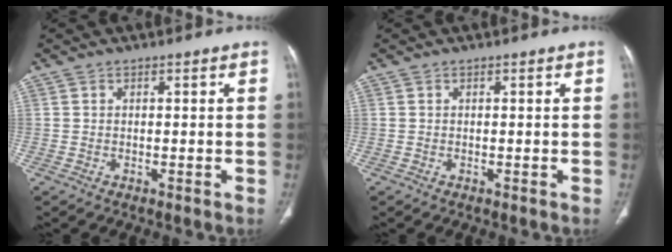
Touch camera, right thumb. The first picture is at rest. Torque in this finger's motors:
{"motor_torque": [0.12, -0.03, -0.06, 0.12, -0.03]}